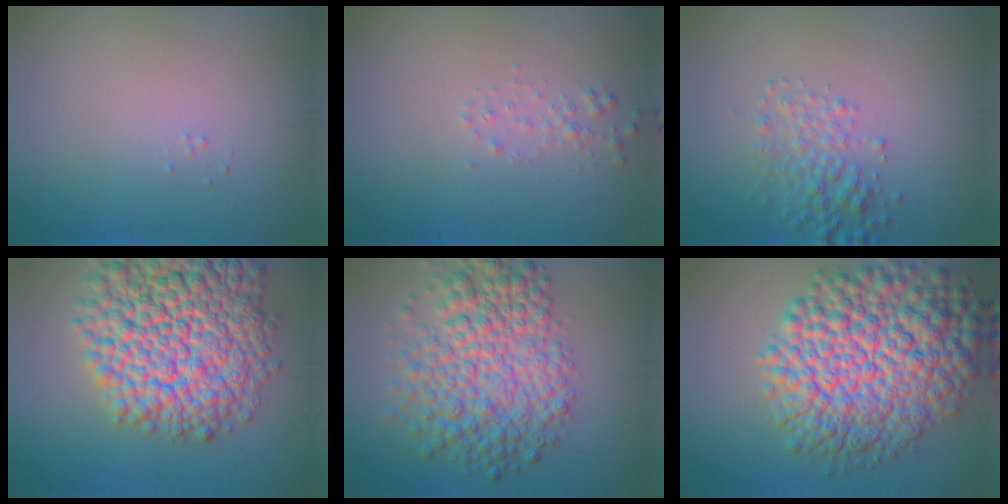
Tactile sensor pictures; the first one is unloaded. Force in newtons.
{"total": 1.0, "press": 1.0, "slide": 0.1}
{"total": 2.9, "press": 2.9, "slide": 0.0}
{"total": 14.5, "press": 14.5, "slide": 0.5}
{"total": 8.4, "press": 8.4, "slide": 0.1}
{"total": 12.8, "press": 12.8, "slide": 0.4}